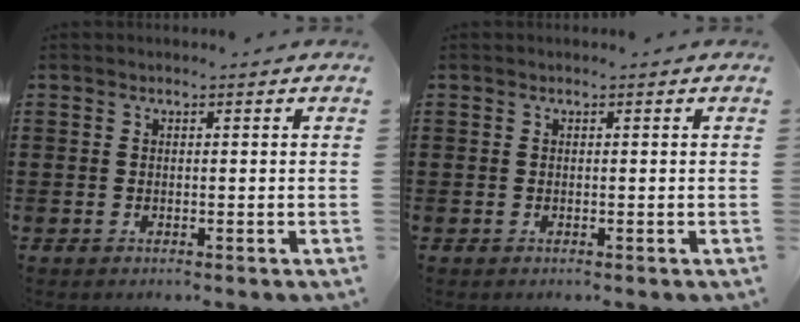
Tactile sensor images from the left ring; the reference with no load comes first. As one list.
[{"total": 0.0}]